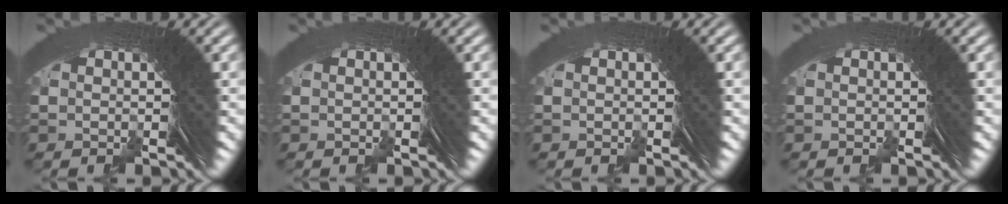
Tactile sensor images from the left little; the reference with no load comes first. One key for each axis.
{"total": 0.0}
{"total": 0.0}
{"total": 0.0}